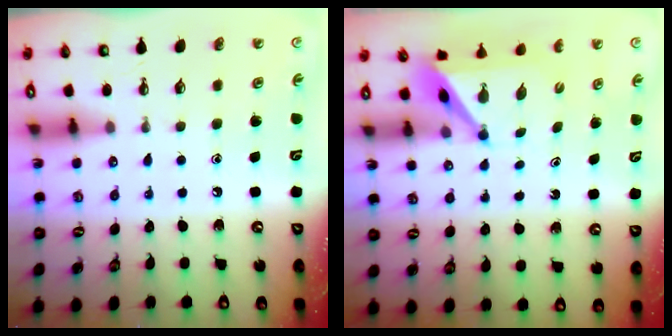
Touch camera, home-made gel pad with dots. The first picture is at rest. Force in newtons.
{"total": 4.4, "press": 4.4, "slide": 0.4}